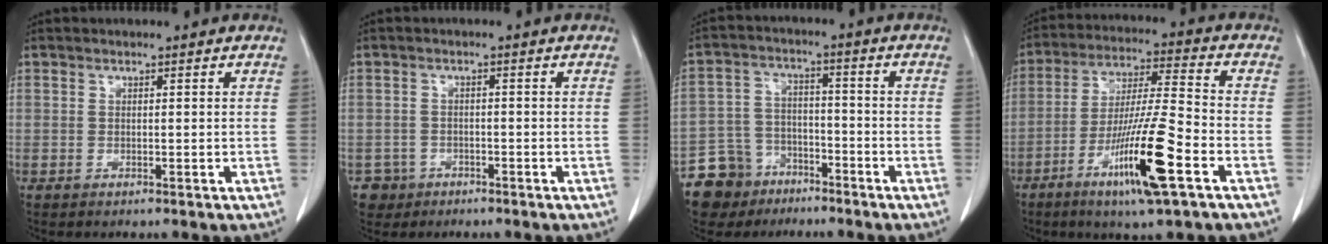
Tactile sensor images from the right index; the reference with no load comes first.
{"total": 3.3, "force": [-1.5, 2.9, -0.3], "torque": [0.009, 0.013, -0.026]}
{"total": 8.6, "force": [-6.0, 6.2, 0.7], "torque": [-0.019, 0.019, -0.106]}
{"total": 14.6, "force": [-6.5, 0.2, 13.1], "torque": [-0.247, -0.021, -0.115]}